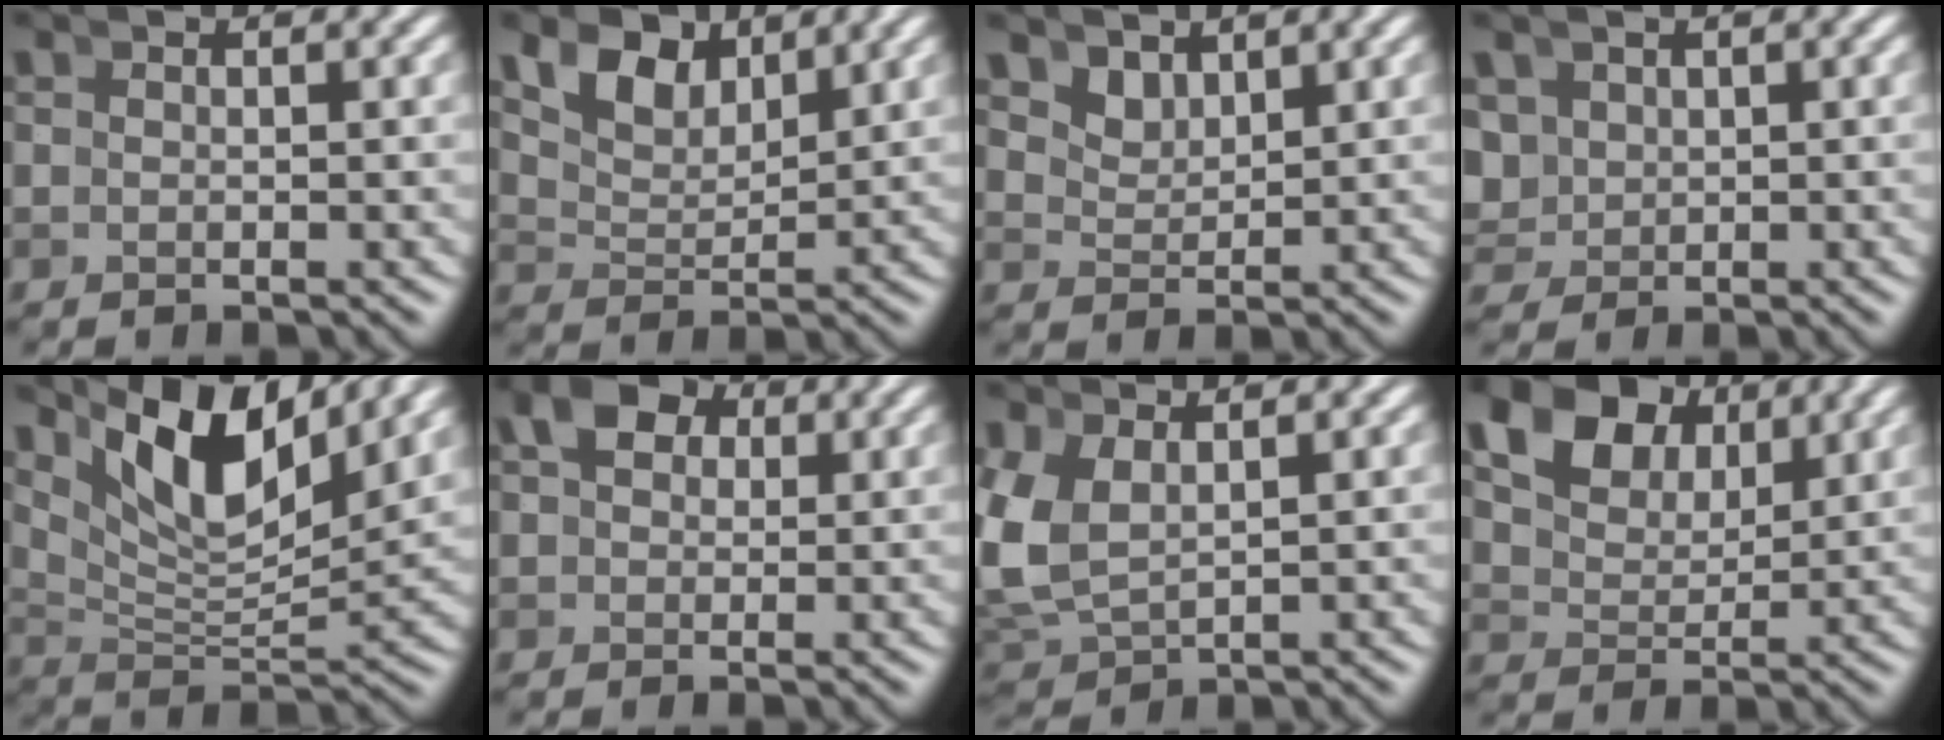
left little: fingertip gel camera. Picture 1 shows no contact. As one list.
[{"total": 5.0, "force": [3.1, 2.9, 2.6], "torque": [-0.052, -0.006, 0.056]}, {"total": 2.4, "force": [2.0, 1.0, 0.8], "torque": [-0.020, -0.007, 0.042]}, {"total": 3.8, "force": [0.5, 3.5, 1.4], "torque": [-0.054, -0.020, 0.024]}, {"total": 8.5, "force": [5.1, 3.2, 6.1], "torque": [-0.098, 0.008, 0.087]}, {"total": 6.7, "force": [2.6, 5.2, 3.4], "torque": [-0.054, 0.016, 0.031]}, {"total": 5.9, "force": [0.3, 4.9, 3.3], "torque": [-0.107, -0.016, 0.021]}, {"total": 9.2, "force": [4.8, 6.3, 4.7], "torque": [-0.086, 0.013, 0.069]}]